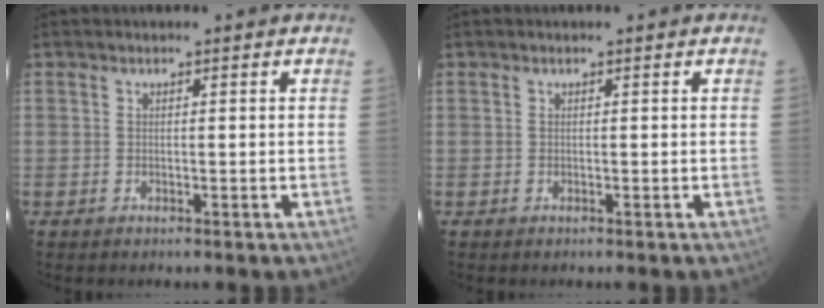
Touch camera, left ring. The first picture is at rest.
{"total": 0.0}